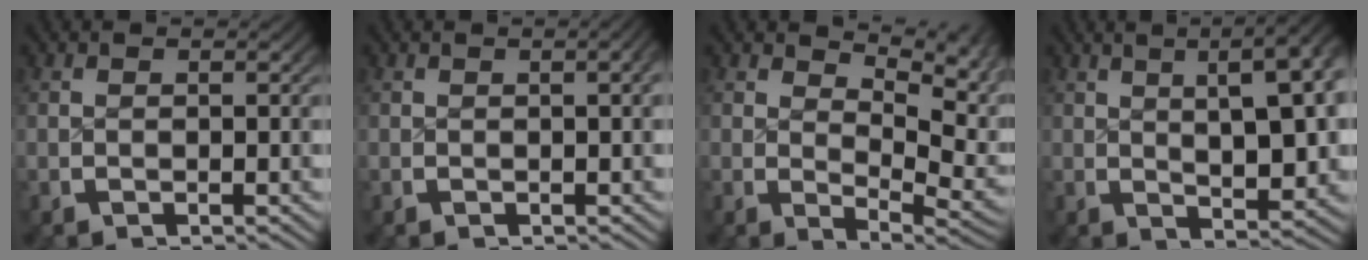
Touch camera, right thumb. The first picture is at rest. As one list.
[{"total": 1.3, "force": [0.1, 0.4, 1.2], "torque": [-0.012, 0.007, 0.001]}, {"total": 5.5, "force": [1.7, 3.1, 4.3], "torque": [-0.050, -0.021, 0.038]}, {"total": 8.8, "force": [3.7, 3.7, 7.0], "torque": [-0.066, 0.021, 0.044]}]